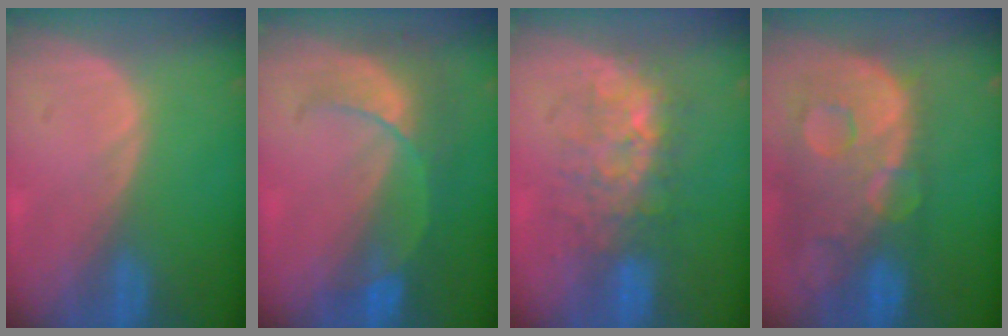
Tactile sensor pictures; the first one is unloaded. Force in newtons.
{"total": 7.8, "press": 6.9, "slide": 3.7}
{"total": 7.7, "press": 7.5, "slide": 1.5}
{"total": 13.7, "press": 11.1, "slide": 8.0}